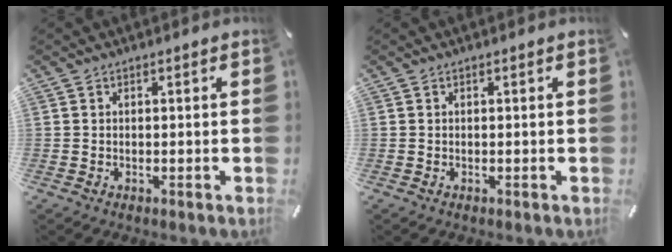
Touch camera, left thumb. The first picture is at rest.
{"total": 0.0}